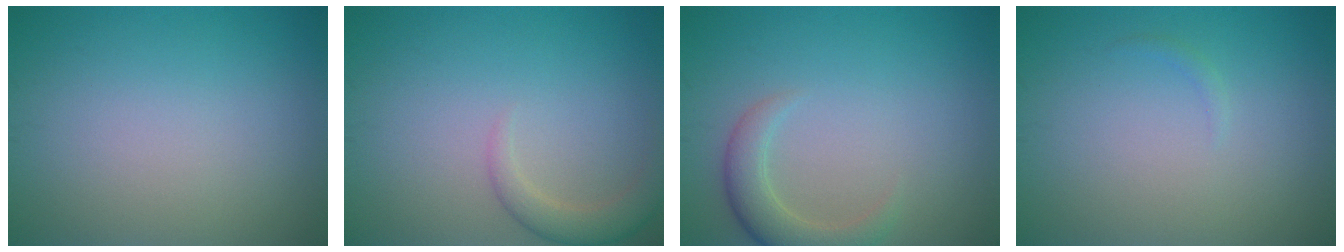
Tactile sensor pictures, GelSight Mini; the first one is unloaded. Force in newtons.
{"total": 2.5, "press": 2.5, "slide": 0.2}
{"total": 3.2, "press": 3.2, "slide": 0.3}
{"total": 0.5, "press": 0.5, "slide": 0.1}